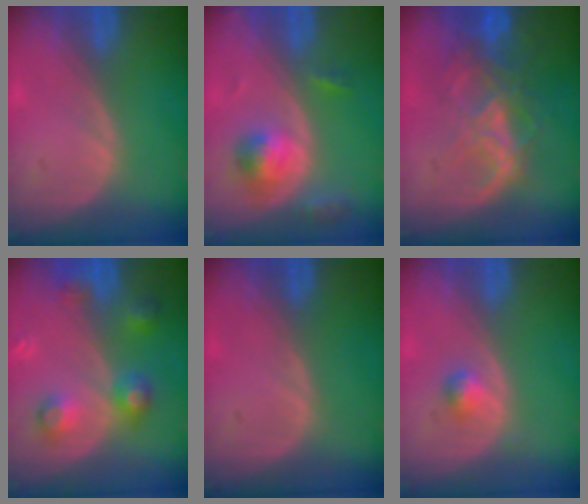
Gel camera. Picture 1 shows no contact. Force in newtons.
{"total": 5.3, "press": 4.9, "slide": 2.2}
{"total": 8.9, "press": 7.5, "slide": 4.7}
{"total": 6.1, "press": 6.1, "slide": 0.4}
{"total": 0.0}
{"total": 1.7, "press": 1.7, "slide": 0.2}